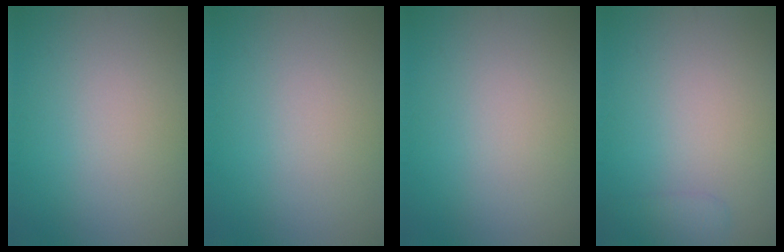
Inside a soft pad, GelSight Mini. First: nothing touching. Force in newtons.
{"total": 0.0}
{"total": 0.0}
{"total": 1.5, "press": 1.5, "slide": 0.1}